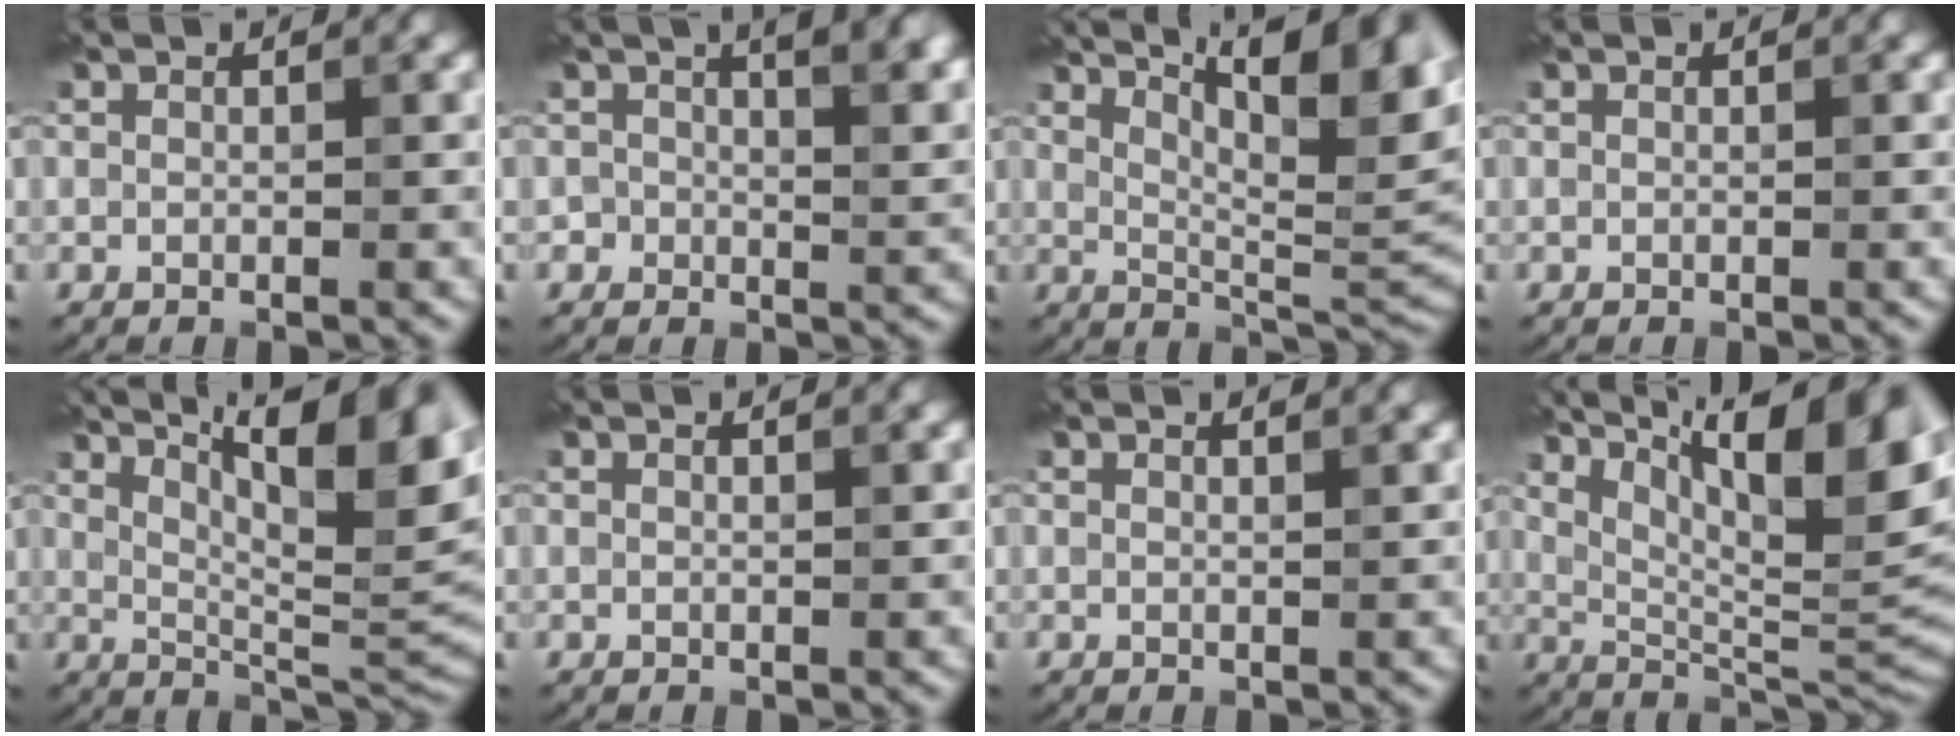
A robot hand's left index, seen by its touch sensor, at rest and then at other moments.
{"total": 5.1, "force": [1.9, 2.9, 3.7], "torque": [-0.042, 0.003, 0.019]}
{"total": 11.9, "force": [6.7, 3.4, 9.2], "torque": [-0.125, 0.022, 0.092]}
{"total": 0.0}
{"total": 13.0, "force": [7.0, 3.8, 10.4], "torque": [-0.135, 0.026, 0.093]}
{"total": 1.2, "force": [1.1, 0.3, 0.5], "torque": [-0.002, 0.002, 0.010]}
{"total": 1.9, "force": [1.6, 0.5, 0.9], "torque": [-0.004, 0.005, 0.011]}
{"total": 14.3, "force": [7.3, 4.3, 11.6], "torque": [-0.157, 0.015, 0.113]}